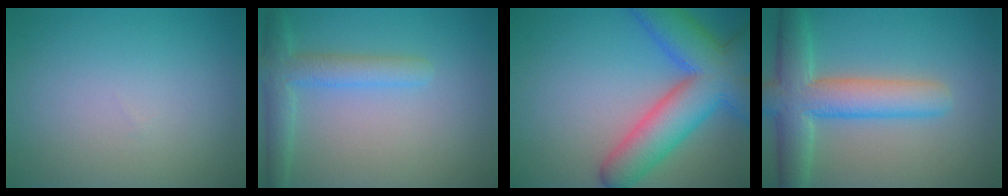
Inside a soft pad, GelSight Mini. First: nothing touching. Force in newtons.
{"total": 3.6, "press": 3.6, "slide": 0.4}
{"total": 9.9, "press": 9.9, "slide": 0.4}
{"total": 7.0, "press": 7.0, "slide": 0.4}